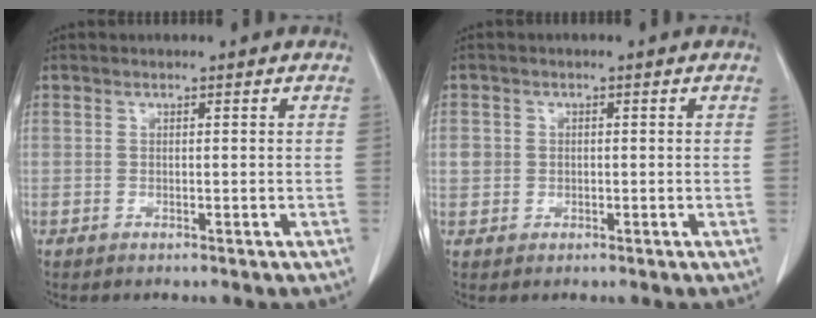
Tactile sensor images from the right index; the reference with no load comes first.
{"total": 2.4, "force": [0.2, 2.2, 0.7], "torque": [-0.006, 0.010, 0.009]}